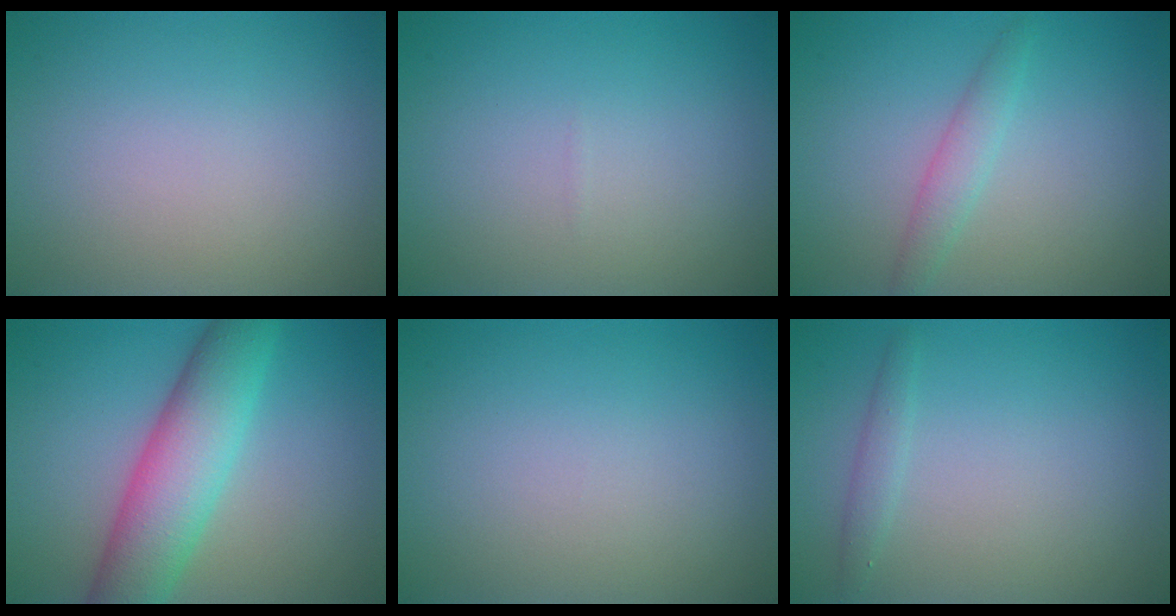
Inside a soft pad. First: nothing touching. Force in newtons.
{"total": 0.0}
{"total": 1.9, "press": 1.9, "slide": 0.1}
{"total": 7.6, "press": 7.6, "slide": 0.3}
{"total": 0.0}
{"total": 1.1, "press": 1.1, "slide": 0.0}